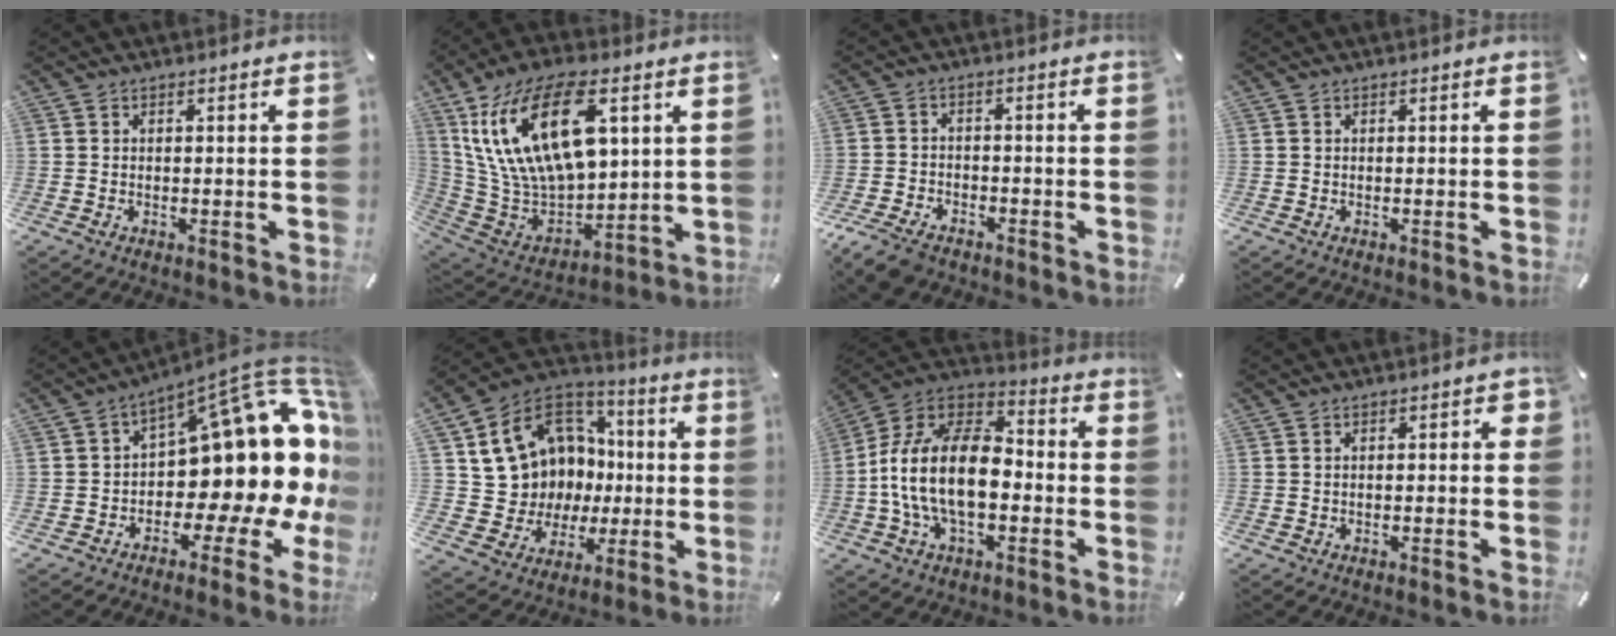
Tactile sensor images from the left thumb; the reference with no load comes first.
{"total": 22.8, "force": [9.3, 12.3, 16.8], "torque": [-0.348, -0.032, 0.156]}
{"total": 5.7, "force": [-4.2, 3.0, 2.3], "torque": [-0.060, 0.015, -0.084]}
{"total": 0.0}
{"total": 22.8, "force": [4.5, 12.0, 18.9], "torque": [-0.232, -0.061, 0.085]}
{"total": 13.6, "force": [3.3, 12.7, 3.7], "torque": [-0.087, -0.030, 0.088]}
{"total": 18.1, "force": [-4.3, 10.8, 13.8], "torque": [-0.285, 0.028, -0.078]}
{"total": 1.8, "force": [-0.5, 1.0, 1.5], "torque": [-0.027, 0.006, -0.010]}